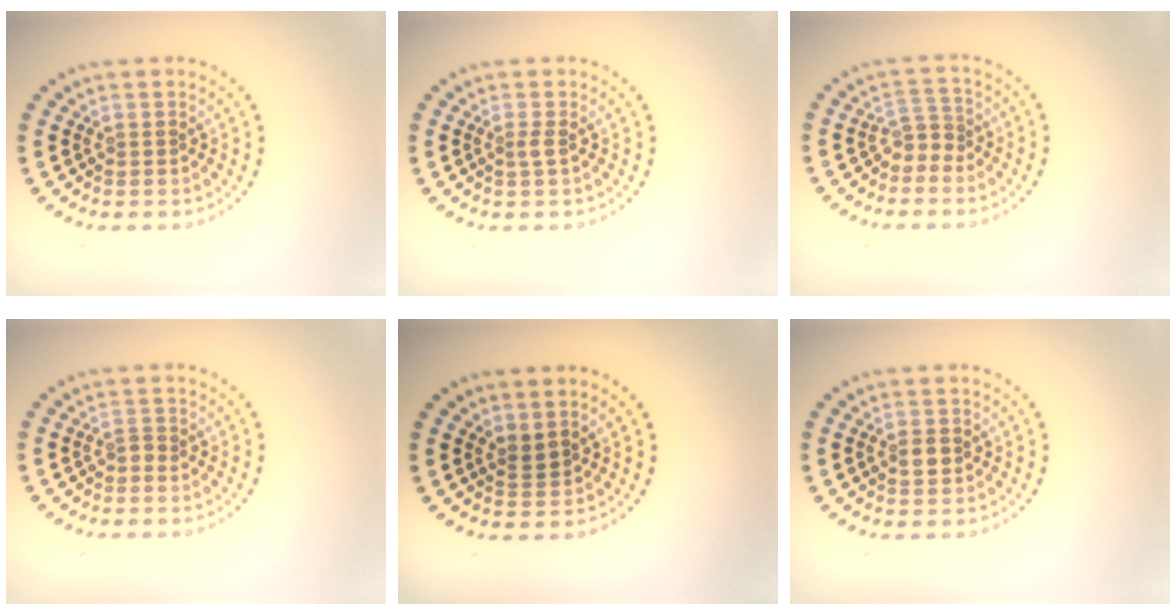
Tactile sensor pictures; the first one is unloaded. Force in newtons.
{"total": 0.8, "press": 0.5, "slide": 0.6}
{"total": 1.7, "press": 1.2, "slide": 1.3}
{"total": 0.9, "press": 0.6, "slide": 0.7}
{"total": 1.3, "press": 1.0, "slide": 0.9}
{"total": 1.5, "press": 1.5, "slide": 0.3}